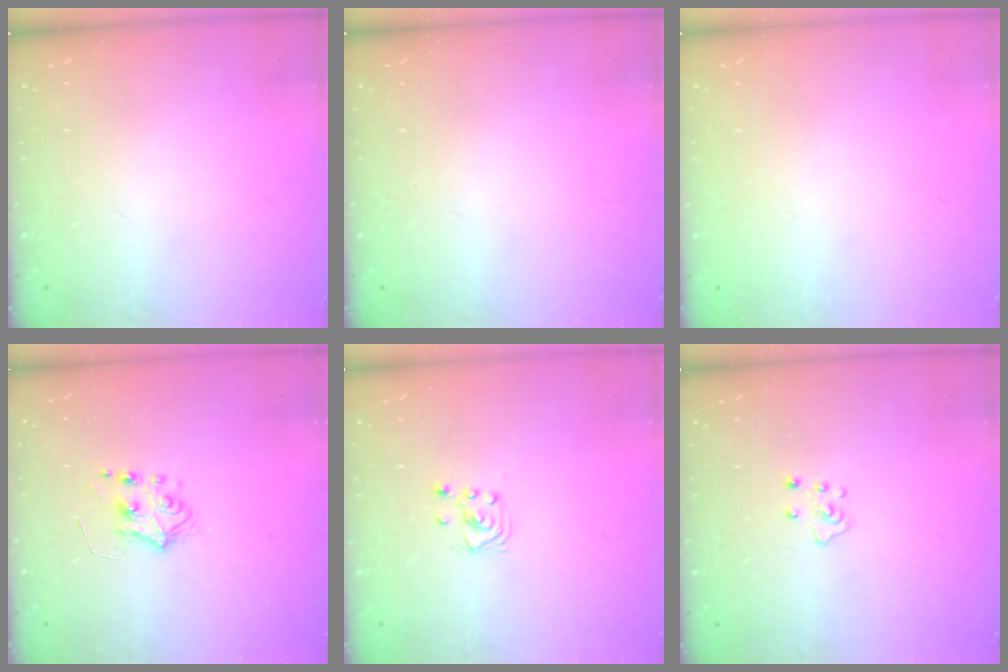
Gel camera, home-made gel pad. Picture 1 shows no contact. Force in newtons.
{"total": 0.0}
{"total": 0.0}
{"total": 5.3, "press": 5.2, "slide": 1.0}
{"total": 2.1, "press": 2.1, "slide": 0.2}
{"total": 5.0, "press": 5.0, "slide": 0.3}